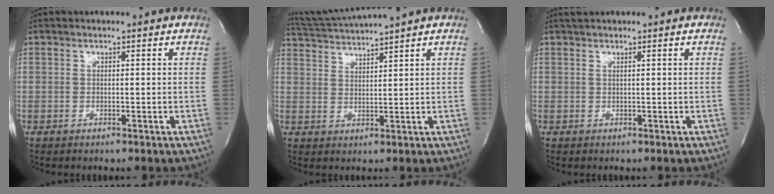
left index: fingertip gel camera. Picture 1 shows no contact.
{"total": 6.7, "force": [6.1, -1.9, 1.7], "torque": [-0.040, 0.005, 0.115]}
{"total": 1.4, "force": [1.0, -0.2, 0.9], "torque": [-0.024, 0.016, 0.020]}